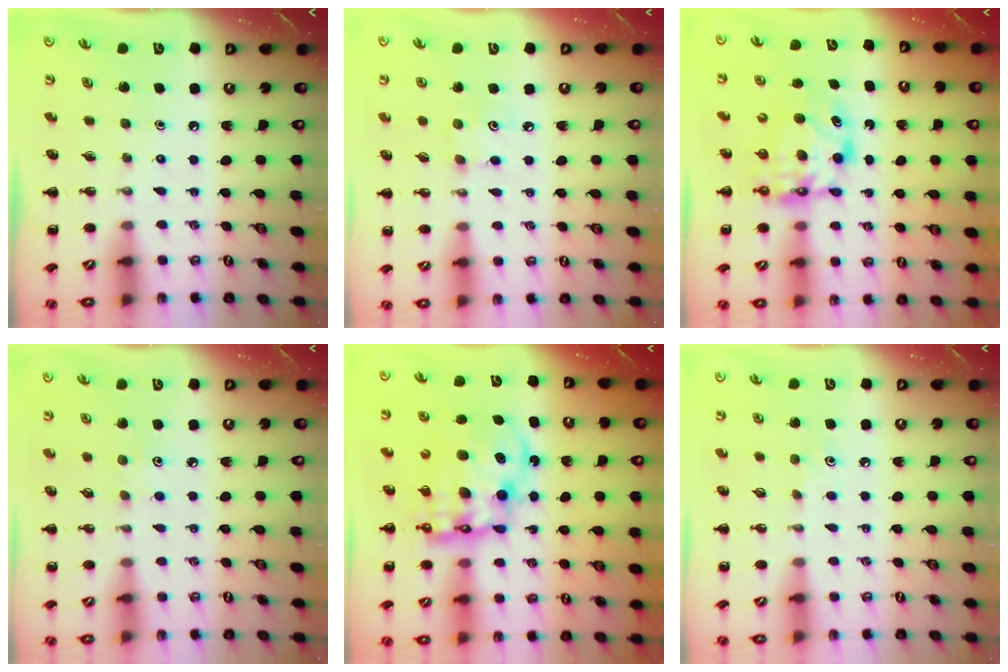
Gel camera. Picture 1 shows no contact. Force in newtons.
{"total": 3.9, "press": 3.8, "slide": 0.9}
{"total": 6.7, "press": 6.6, "slide": 1.0}
{"total": 2.7, "press": 2.6, "slide": 0.7}
{"total": 14.3, "press": 13.8, "slide": 3.4}
{"total": 3.8, "press": 3.6, "slide": 1.2}